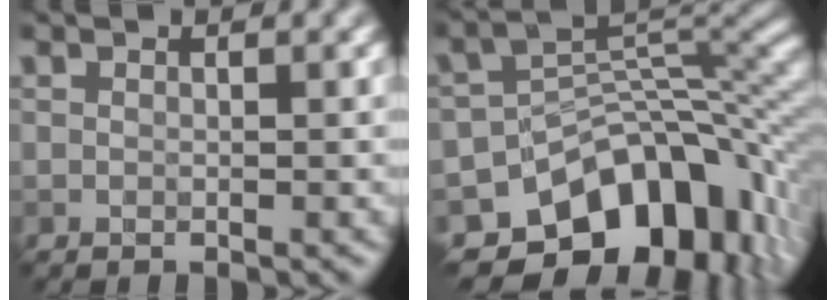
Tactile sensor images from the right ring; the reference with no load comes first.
{"total": 12.8, "force": [-6.9, 8.1, 7.1], "torque": [-0.113, -0.007, -0.111]}